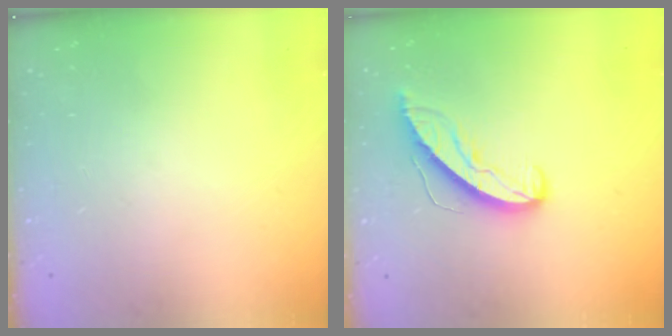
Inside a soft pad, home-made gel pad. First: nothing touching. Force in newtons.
{"total": 8.3, "press": 8.3, "slide": 0.5}